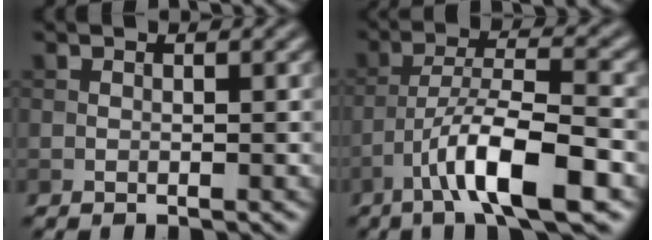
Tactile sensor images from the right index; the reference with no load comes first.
{"total": 9.0, "force": [-4.6, 1.9, 7.5], "torque": [-0.125, 0.013, -0.083]}